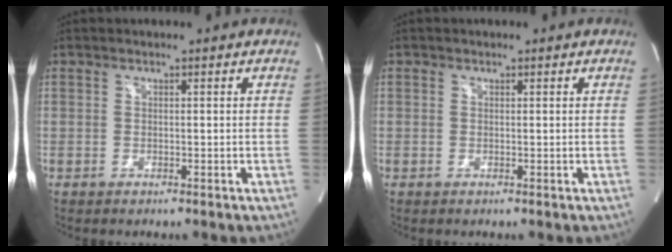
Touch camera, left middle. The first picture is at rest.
{"total": 0.0}